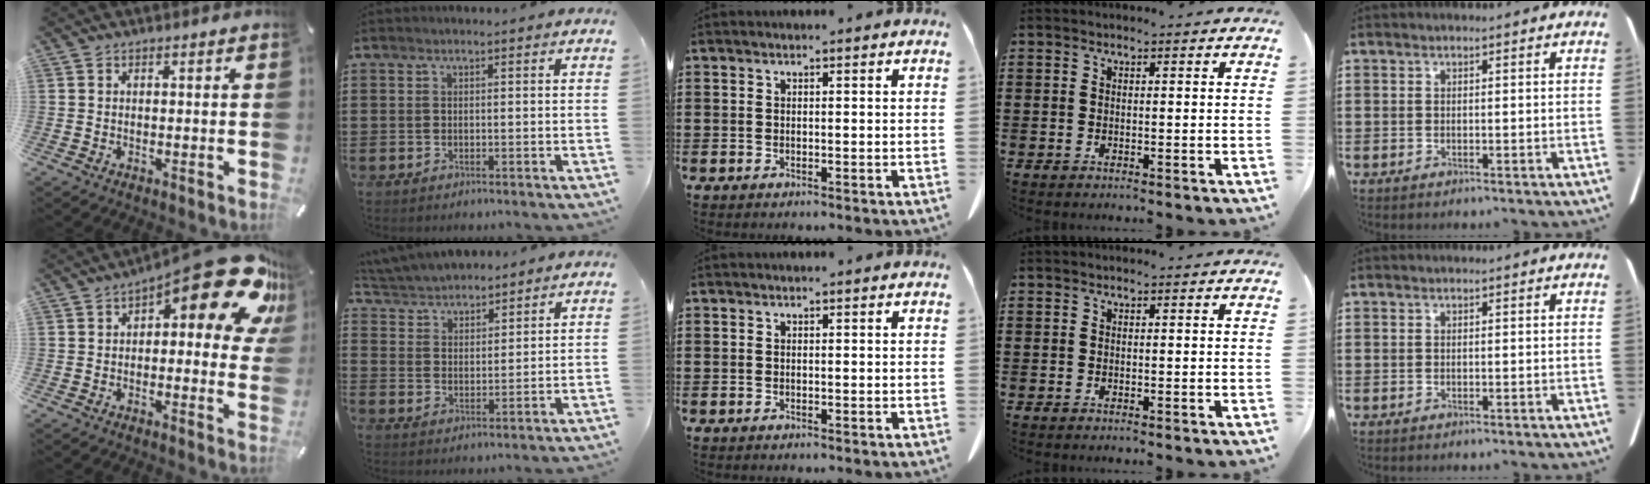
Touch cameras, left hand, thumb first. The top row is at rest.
{"thumb": {"total": 20.9, "force": [10.6, 8.1, 16.1], "torque": [-0.204, -0.075, 0.175]}, "index": {"total": 4.9, "force": [4.8, 1.0, 0.1], "torque": [-0.024, -0.016, 0.087]}}